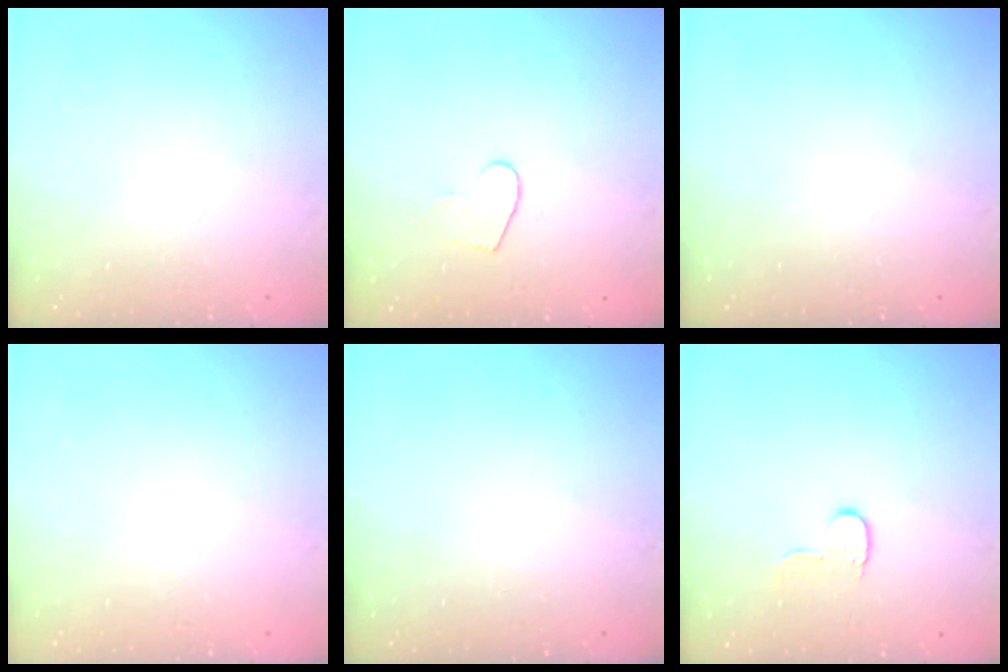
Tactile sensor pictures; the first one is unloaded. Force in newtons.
{"total": 5.8, "press": 5.8, "slide": 0.4}
{"total": 0.0}
{"total": 0.0}
{"total": 0.0}
{"total": 5.2, "press": 5.1, "slide": 0.6}